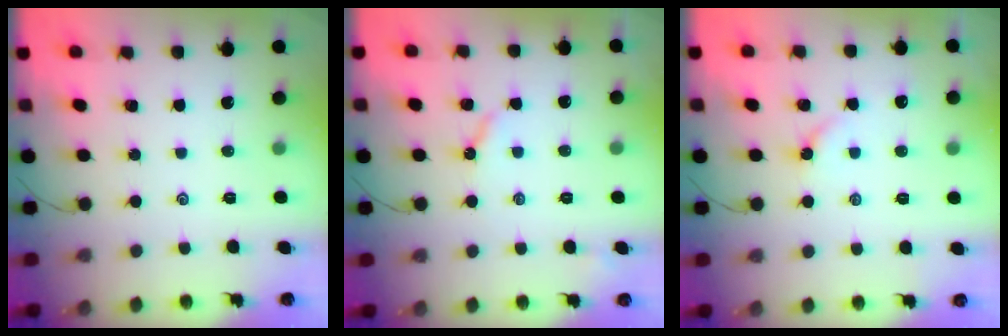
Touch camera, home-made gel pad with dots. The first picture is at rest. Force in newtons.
{"total": 3.6, "press": 3.6, "slide": 0.6}
{"total": 3.8, "press": 3.8, "slide": 0.7}